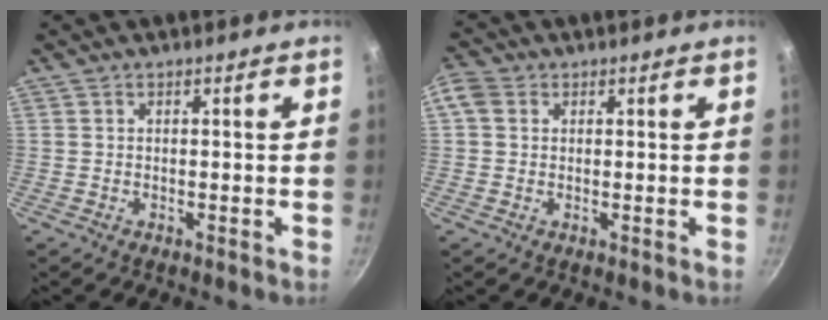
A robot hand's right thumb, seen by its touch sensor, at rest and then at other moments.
{"total": 3.6, "force": [0.9, 2.9, 1.9], "torque": [-0.037, 0.007, 0.008]}